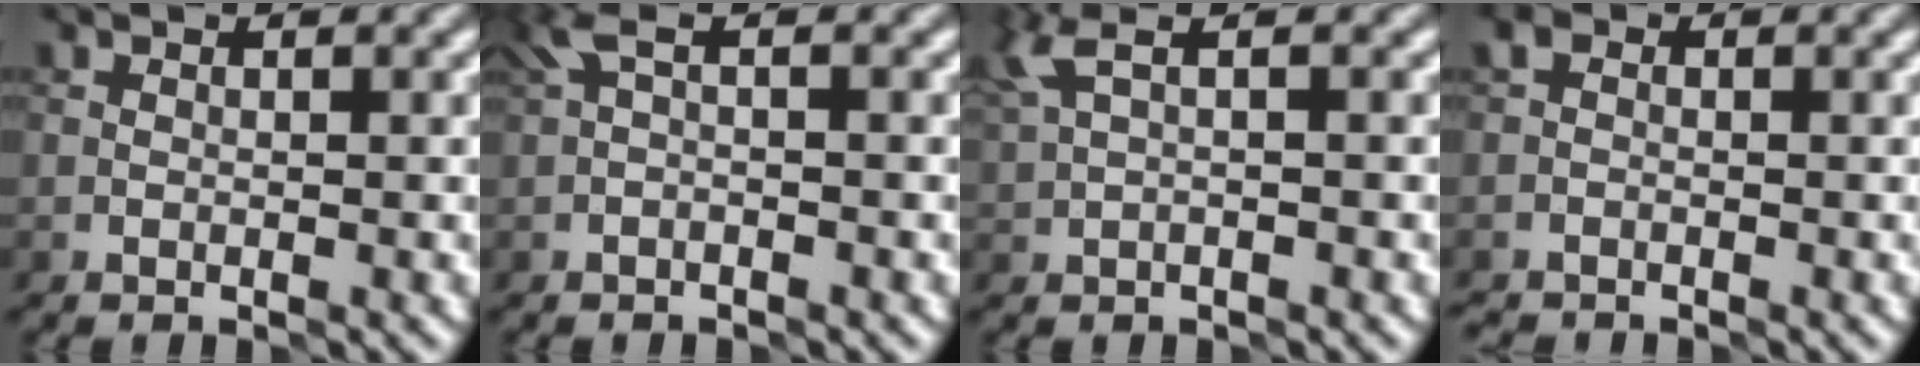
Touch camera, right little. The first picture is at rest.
{"total": 1.7, "force": [0.2, 0.4, 1.7], "torque": [-0.037, 0.008, -0.001]}
{"total": 2.5, "force": [1.2, 0.5, 2.1], "torque": [-0.047, 0.008, 0.027]}
{"total": 1.5, "force": [-1.3, 0.7, 0.3], "torque": [-0.006, -0.003, -0.032]}